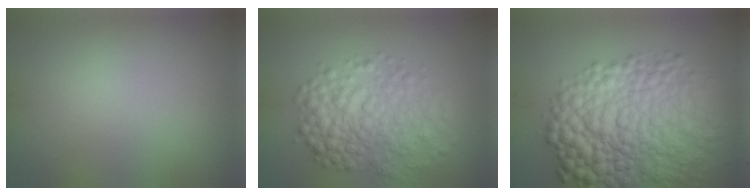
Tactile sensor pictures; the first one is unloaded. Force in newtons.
{"total": 5.8, "press": 5.8, "slide": 0.1}
{"total": 10.9, "press": 10.9, "slide": 0.2}